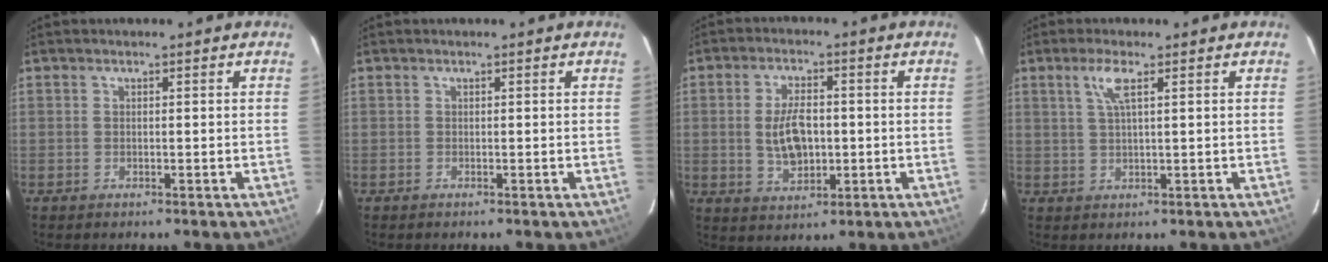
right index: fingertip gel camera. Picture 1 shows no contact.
{"total": 0.0}
{"total": 8.1, "force": [-0.3, 4.4, 6.9], "torque": [-0.134, 0.001, 0.002]}
{"total": 3.6, "force": [1.7, 0.3, 3.2], "torque": [-0.065, 0.004, 0.033]}